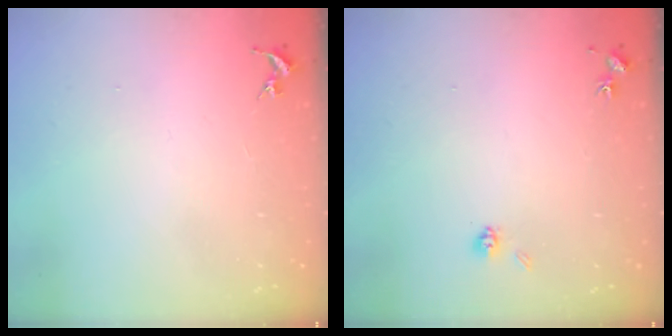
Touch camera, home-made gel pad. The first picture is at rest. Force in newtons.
{"total": 4.0, "press": 3.8, "slide": 1.4}